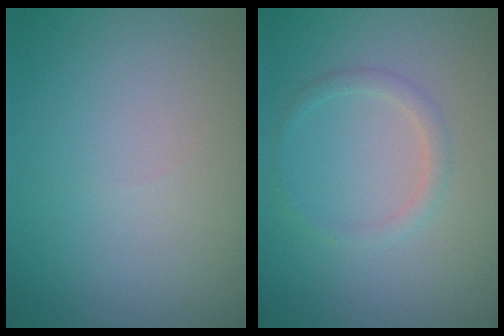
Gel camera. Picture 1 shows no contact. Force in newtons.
{"total": 1.3, "press": 1.3, "slide": 0.1}